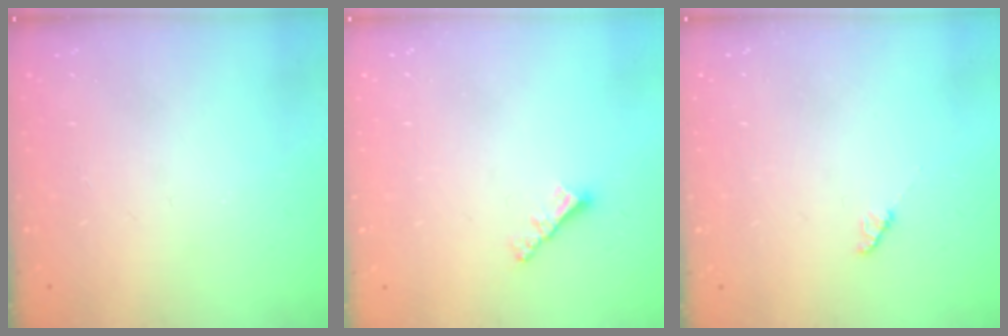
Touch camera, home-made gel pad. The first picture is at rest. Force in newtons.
{"total": 2.9, "press": 2.9, "slide": 0.3}
{"total": 2.2, "press": 2.2, "slide": 0.3}